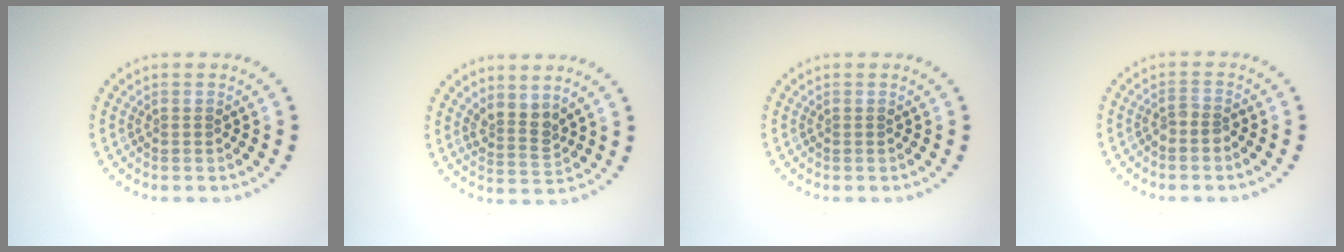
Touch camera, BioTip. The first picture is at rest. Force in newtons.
{"total": 2.4, "press": 1.8, "slide": 1.5}
{"total": 0.0}
{"total": 1.4, "press": 1.0, "slide": 0.9}